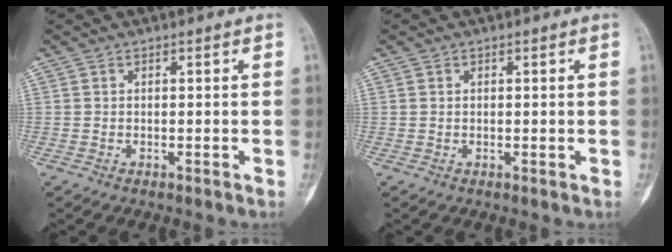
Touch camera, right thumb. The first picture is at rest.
{"total": 0.0}